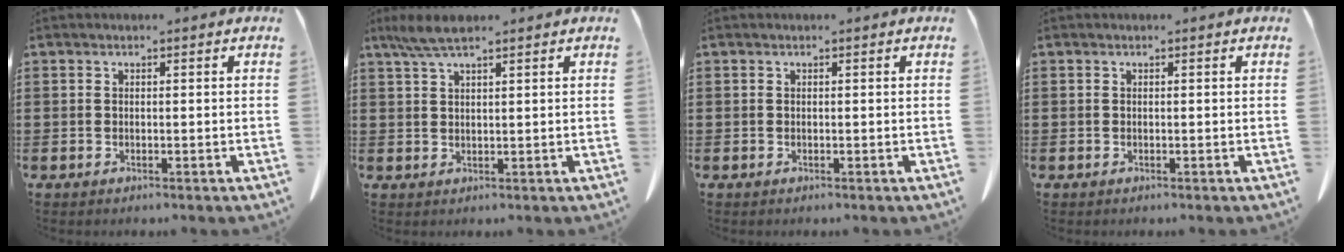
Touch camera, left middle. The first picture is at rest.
{"total": 4.1, "force": [2.8, 0.6, 3.0], "torque": [-0.062, 0.000, 0.053]}
{"total": 0.0}
{"total": 0.0}